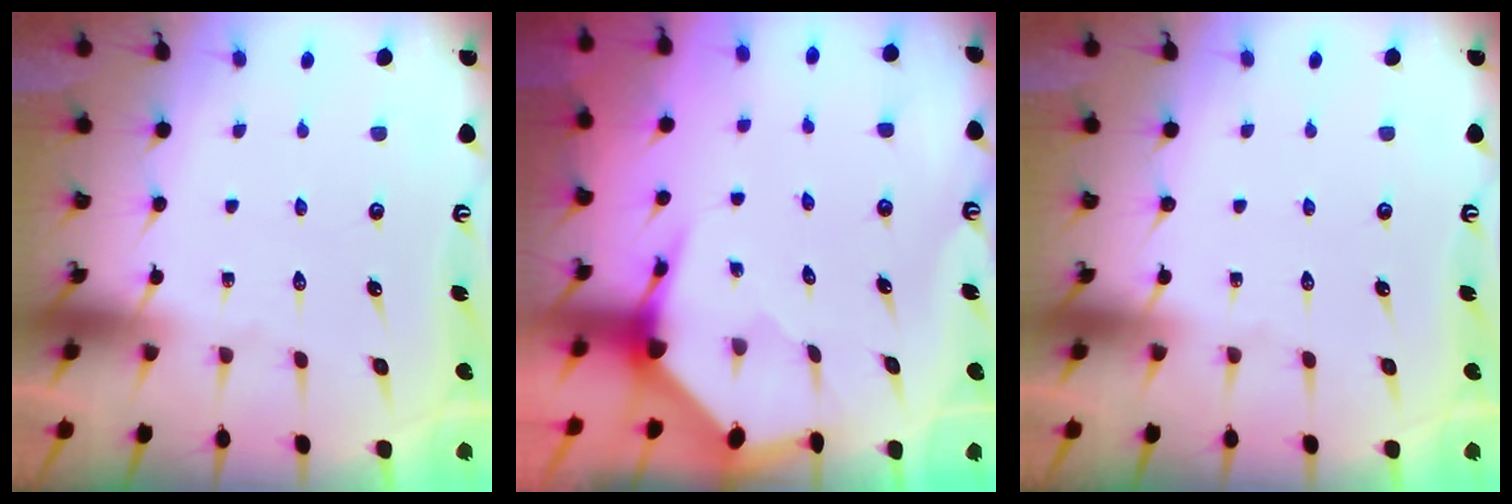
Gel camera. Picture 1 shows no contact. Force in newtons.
{"total": 3.6, "press": 3.6, "slide": 0.4}
{"total": 0.0}